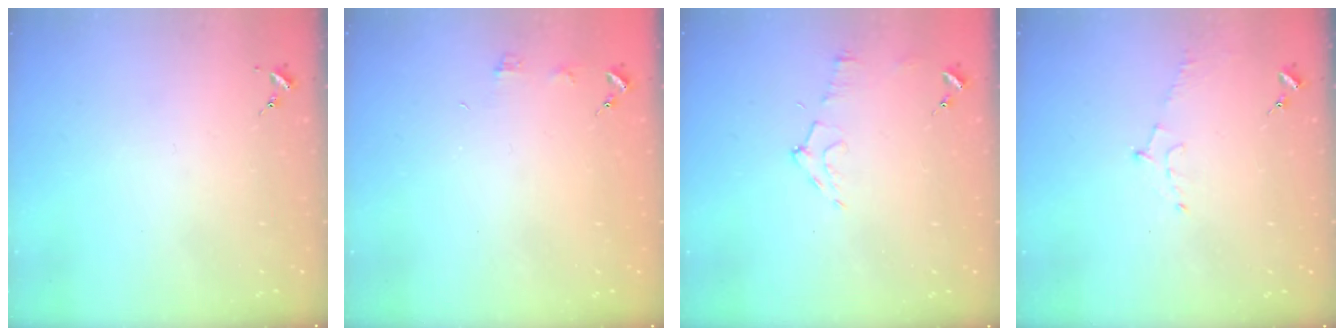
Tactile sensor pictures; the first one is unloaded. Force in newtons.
{"total": 3.9, "press": 3.8, "slide": 0.5}
{"total": 7.4, "press": 7.4, "slide": 0.7}
{"total": 5.7, "press": 5.7, "slide": 0.6}